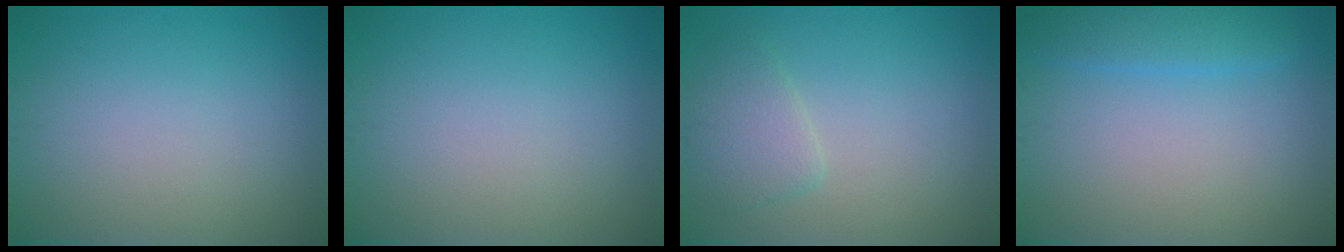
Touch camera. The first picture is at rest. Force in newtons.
{"total": 0.0}
{"total": 2.5, "press": 2.5, "slide": 0.2}
{"total": 2.4, "press": 2.4, "slide": 0.2}